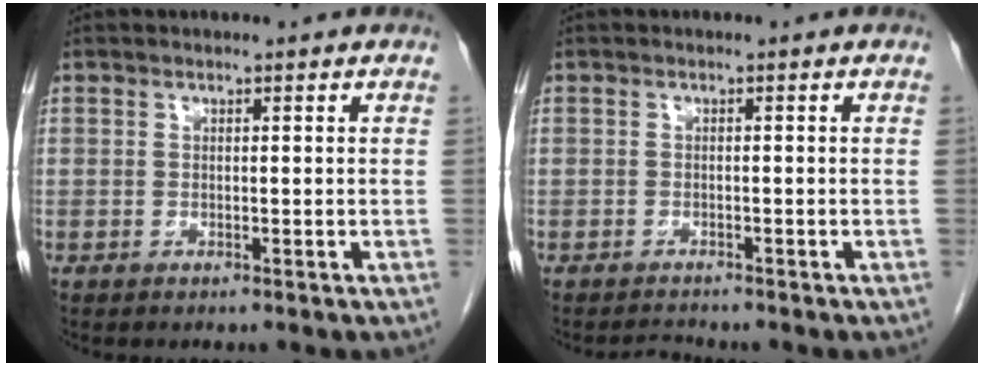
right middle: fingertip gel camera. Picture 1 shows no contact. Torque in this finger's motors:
{"motor_torque": [-0.70, -0.19, -0.25, -0.05]}